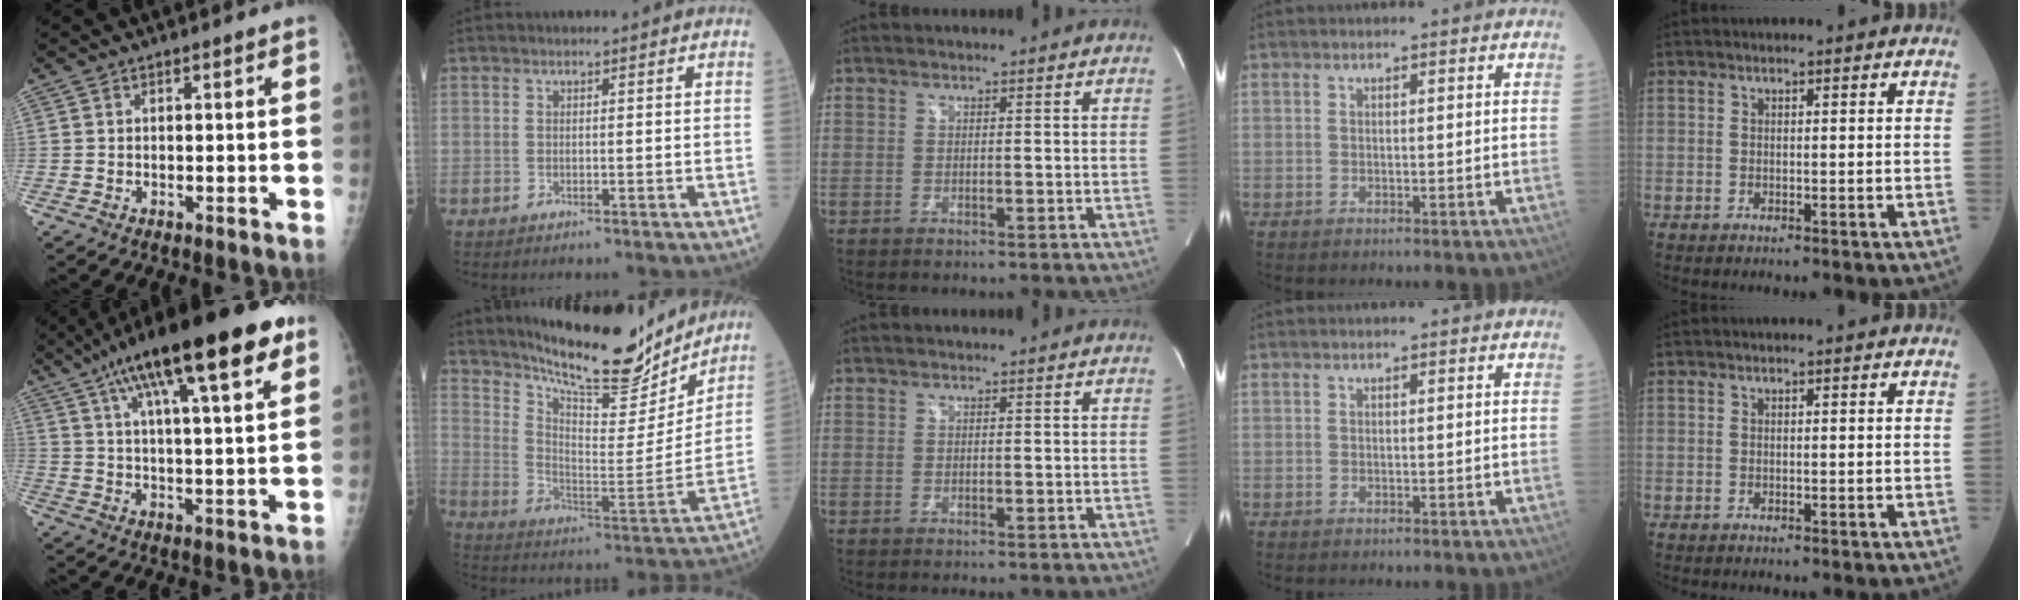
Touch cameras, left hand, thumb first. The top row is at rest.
{"thumb": {"total": 22.8, "force": [12.0, 5.6, 18.6], "torque": [-0.288, -0.003, 0.185]}, "index": {"total": 20.5, "force": [18.2, 4.0, 8.5], "torque": [-0.146, -0.029, 0.276]}}